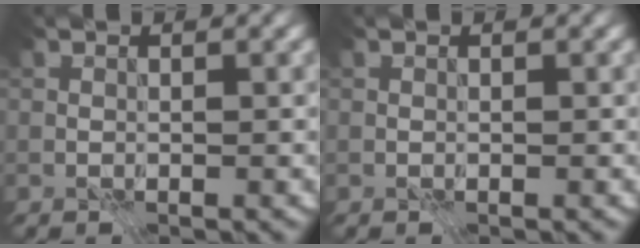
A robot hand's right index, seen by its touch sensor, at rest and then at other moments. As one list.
[{"total": 0.0}]